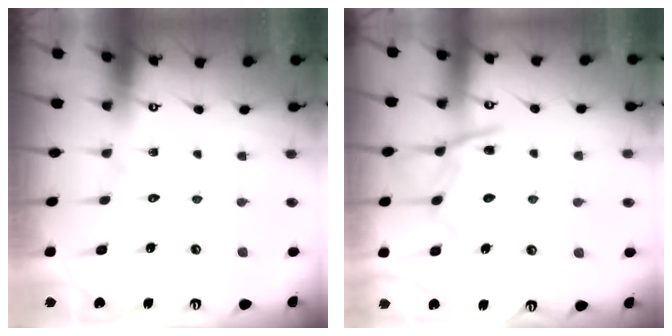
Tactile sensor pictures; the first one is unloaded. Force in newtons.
{"total": 11.3, "press": 11.2, "slide": 1.1}